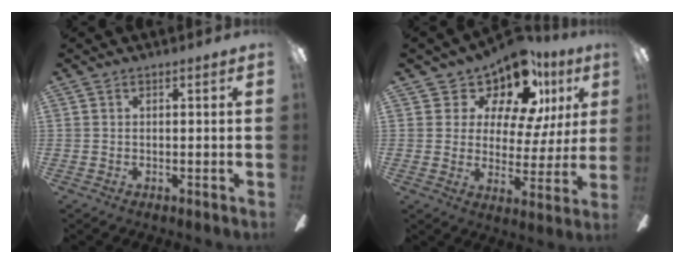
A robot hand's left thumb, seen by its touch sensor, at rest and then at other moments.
{"total": 13.4, "force": [10.3, 6.2, 5.9], "torque": [-0.110, -0.073, 0.182]}